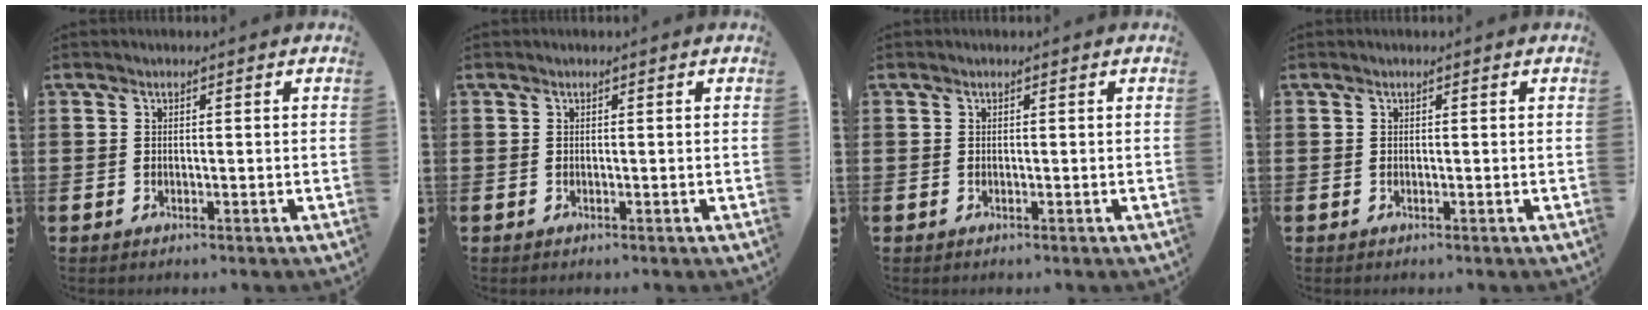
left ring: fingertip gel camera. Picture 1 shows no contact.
{"total": 0.0}
{"total": 0.0}
{"total": 0.0}